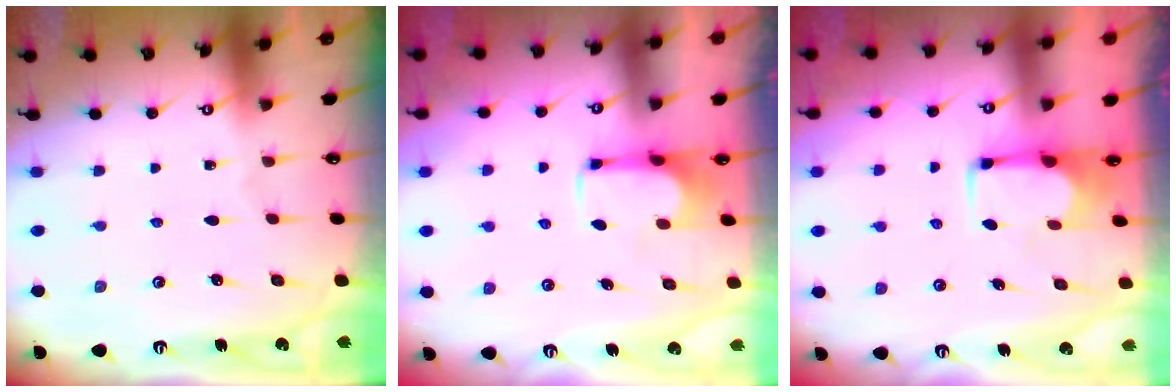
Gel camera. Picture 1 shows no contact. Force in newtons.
{"total": 2.1, "press": 1.9, "slide": 0.8}
{"total": 1.8, "press": 1.6, "slide": 0.8}